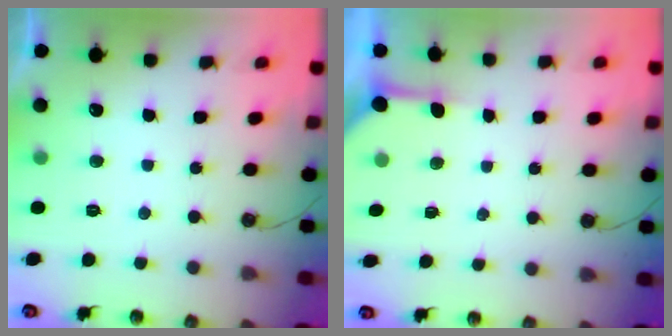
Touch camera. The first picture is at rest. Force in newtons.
{"total": 3.7, "press": 3.7, "slide": 0.4}